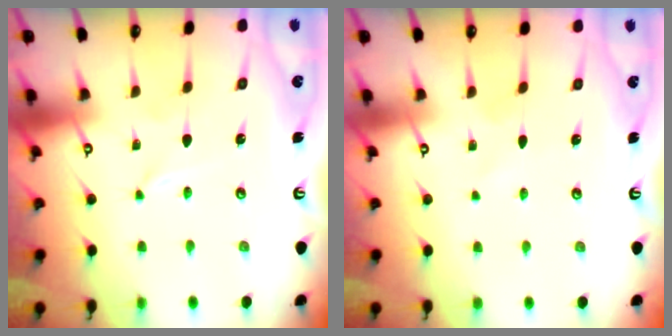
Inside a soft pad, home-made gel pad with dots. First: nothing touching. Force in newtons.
{"total": 2.7, "press": 2.7, "slide": 0.2}